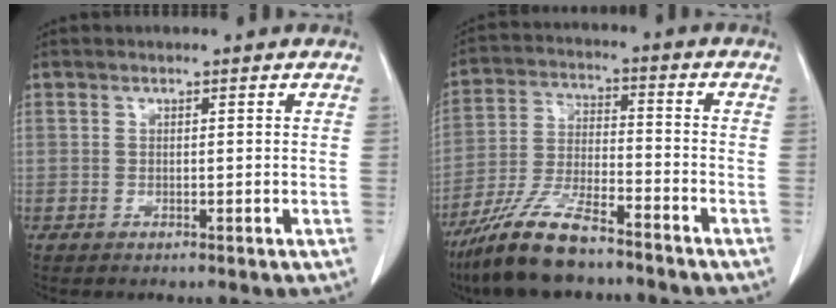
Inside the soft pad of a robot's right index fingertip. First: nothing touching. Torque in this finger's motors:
{"motor_torque": [0.57, -0.53, 0.44, 0.17]}